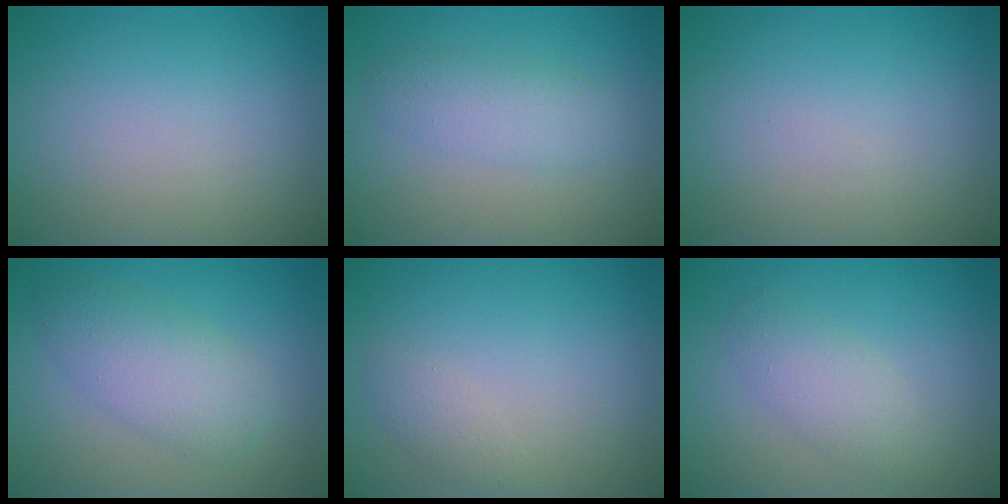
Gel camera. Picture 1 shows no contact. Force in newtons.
{"total": 2.7, "press": 2.7, "slide": 0.1}
{"total": 0.0}
{"total": 4.3, "press": 4.3, "slide": 0.2}
{"total": 1.1, "press": 1.1, "slide": 0.1}
{"total": 2.7, "press": 2.7, "slide": 0.2}